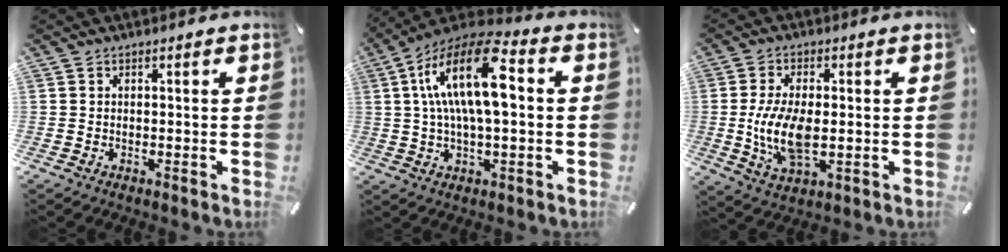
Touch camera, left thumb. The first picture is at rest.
{"total": 17.8, "force": [3.3, 7.8, 15.7], "torque": [-0.298, -0.003, 0.053]}
{"total": 10.4, "force": [-0.2, 5.3, 8.9], "torque": [-0.203, -0.008, -0.007]}